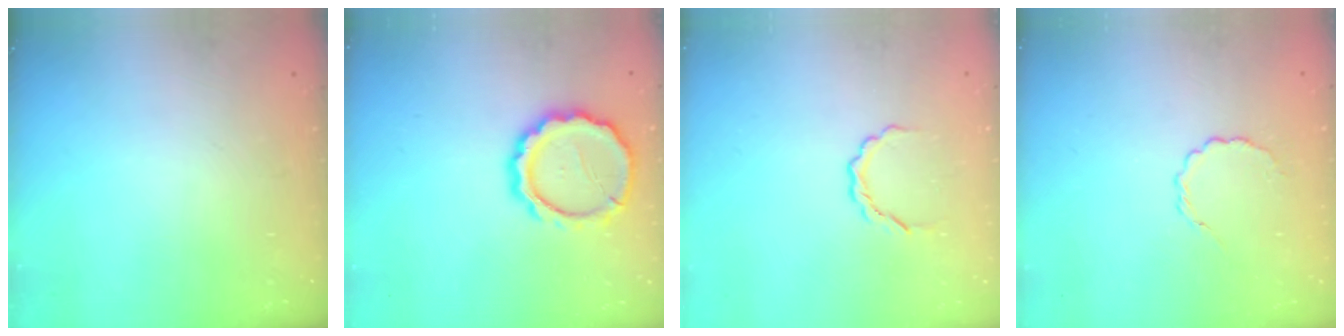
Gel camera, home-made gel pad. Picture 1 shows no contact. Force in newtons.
{"total": 12.6, "press": 12.5, "slide": 1.7}
{"total": 4.1, "press": 4.0, "slide": 0.3}
{"total": 2.4, "press": 2.2, "slide": 0.9}